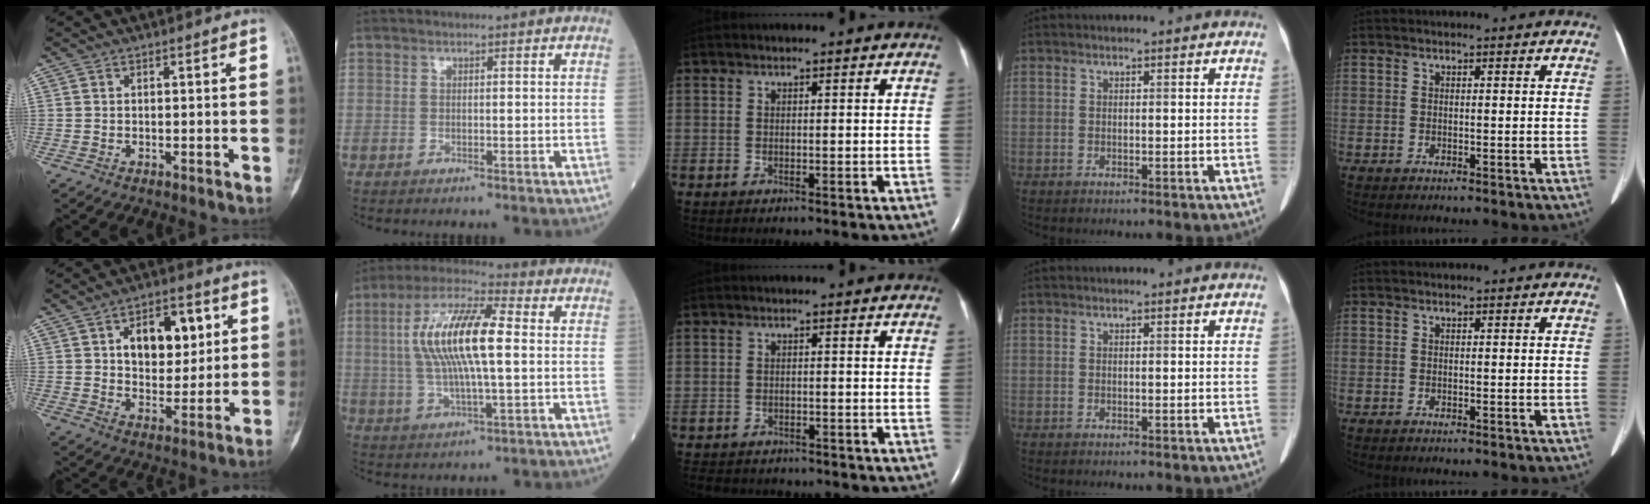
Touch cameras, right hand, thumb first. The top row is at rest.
{"thumb": {"total": 12.9, "force": [3.7, 8.0, 9.4], "torque": [-0.090, -0.008, 0.059]}, "index": {"total": 14.0, "force": [1.4, 3.0, 13.6], "torque": [-0.276, 0.019, 0.023]}, "middle": {"total": 7.1, "force": [-6.4, 2.6, 2.0], "torque": [-0.033, -0.001, -0.083]}}